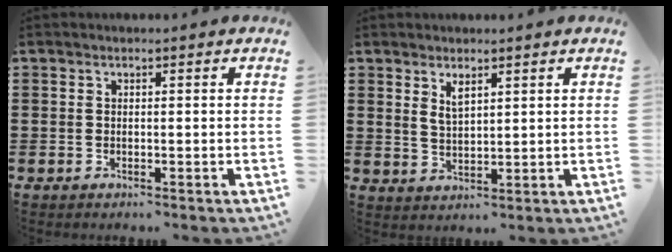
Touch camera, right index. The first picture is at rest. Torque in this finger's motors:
{"motor_torque": [0.86, 1.28, 0.01, 0.00]}